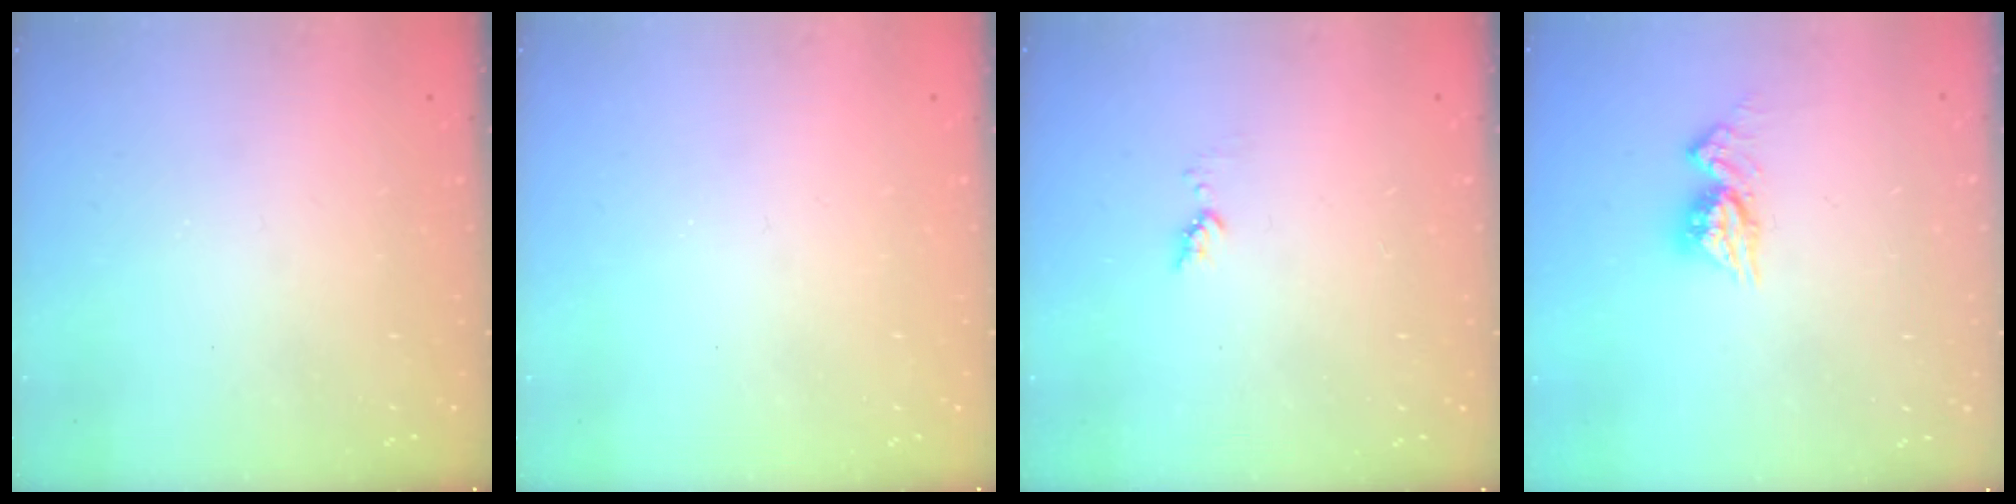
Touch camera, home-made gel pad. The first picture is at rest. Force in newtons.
{"total": 0.0}
{"total": 3.7, "press": 3.6, "slide": 0.4}
{"total": 8.3, "press": 8.3, "slide": 0.8}